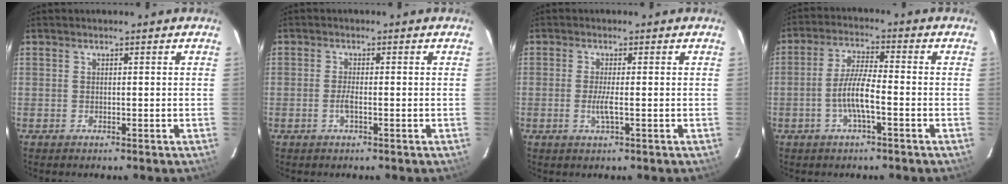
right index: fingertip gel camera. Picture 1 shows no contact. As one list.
[{"total": 1.7, "force": [-0.6, 0.2, 1.6], "torque": [-0.031, 0.001, -0.012]}, {"total": 2.6, "force": [-0.6, -0.1, 2.6], "torque": [-0.049, -0.005, -0.010]}, {"total": 6.4, "force": [-2.3, 0.8, 5.9], "torque": [-0.121, 0.007, -0.045]}]